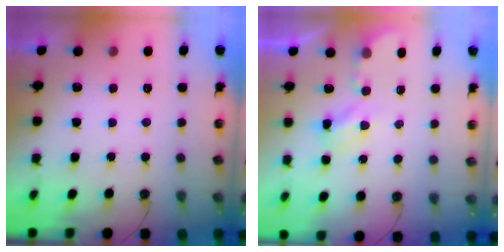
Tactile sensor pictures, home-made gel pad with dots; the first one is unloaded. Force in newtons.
{"total": 3.5, "press": 3.4, "slide": 0.5}